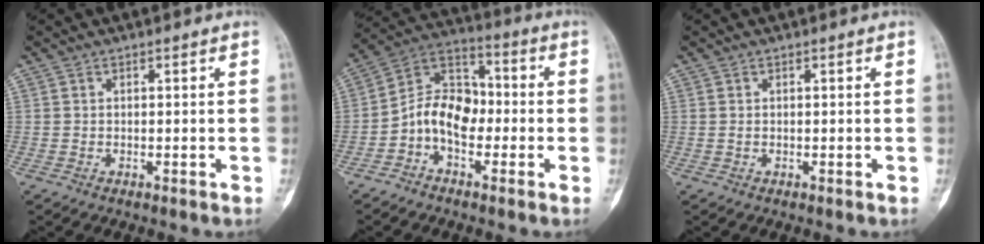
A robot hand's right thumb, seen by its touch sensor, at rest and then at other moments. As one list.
[{"total": 10.7, "force": [-2.7, 7.3, 7.3], "torque": [-0.102, 0.049, -0.064]}, {"total": 0.0}]